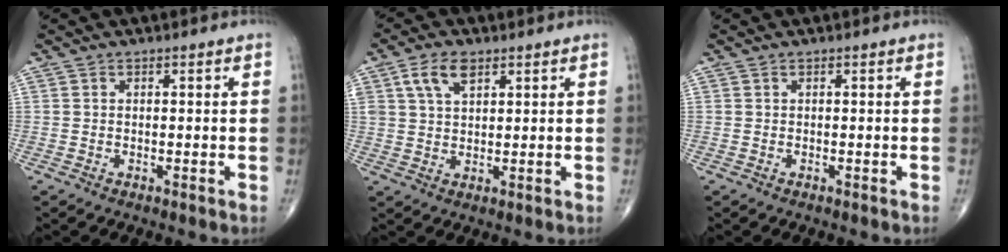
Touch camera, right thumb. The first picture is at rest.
{"total": 6.1, "force": [3.0, 3.3, 4.1], "torque": [-0.071, -0.005, 0.060]}
{"total": 0.0}